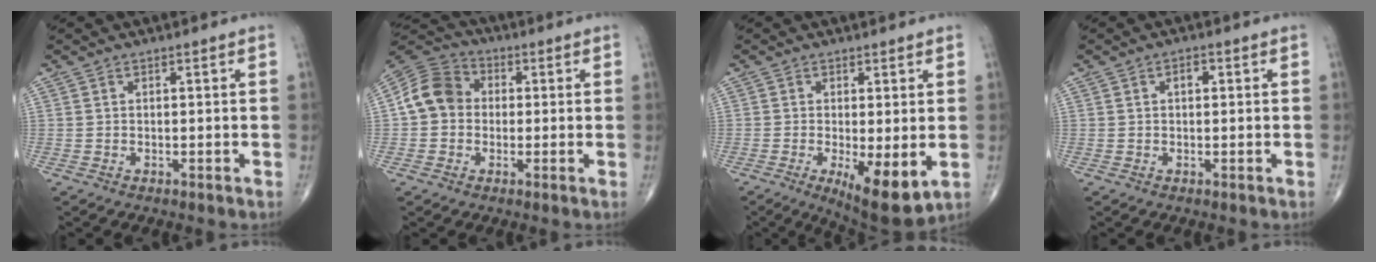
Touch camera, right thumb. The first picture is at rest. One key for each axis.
{"total": 9.4, "fx": 0.1, "fy": 8.0, "fz": 4.9, "tx": -0.078, "ty": 0.028, "tz": -0.013}
{"total": 9.5, "fx": -2.3, "fy": 3.1, "fz": 8.7, "tx": -0.133, "ty": -0.025, "tz": -0.028}
{"total": 1.7, "fx": 0.4, "fy": 1.0, "fz": 1.3, "tx": -0.016, "ty": 0.004, "tz": 0.005}